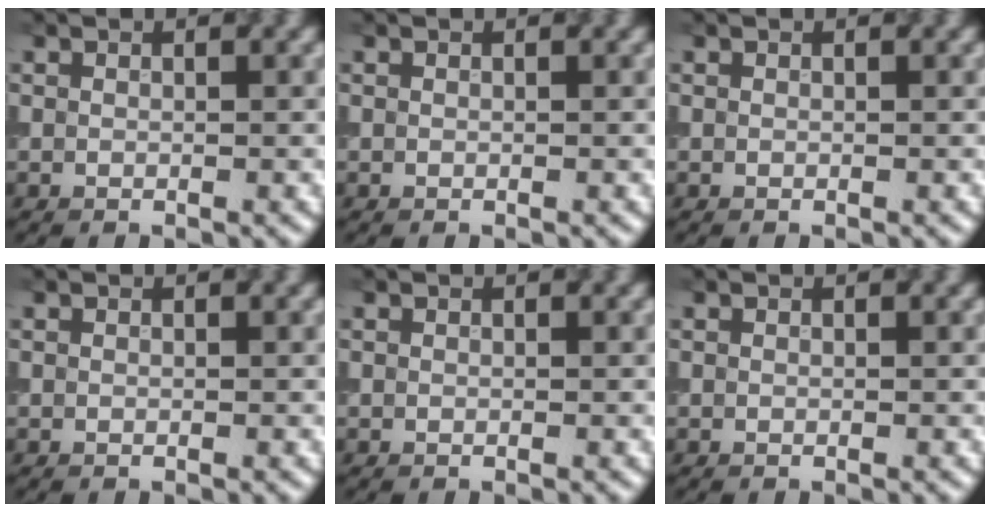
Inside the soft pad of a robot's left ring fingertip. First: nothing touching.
{"total": 0.0}
{"total": 0.0}
{"total": 0.0}
{"total": 0.0}
{"total": 0.0}